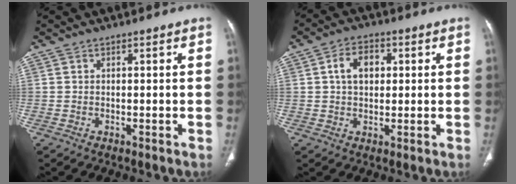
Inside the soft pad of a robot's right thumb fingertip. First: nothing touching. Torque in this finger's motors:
{"motor_torque": [0.21, 1.32, 0.71, -0.49, 0.10]}